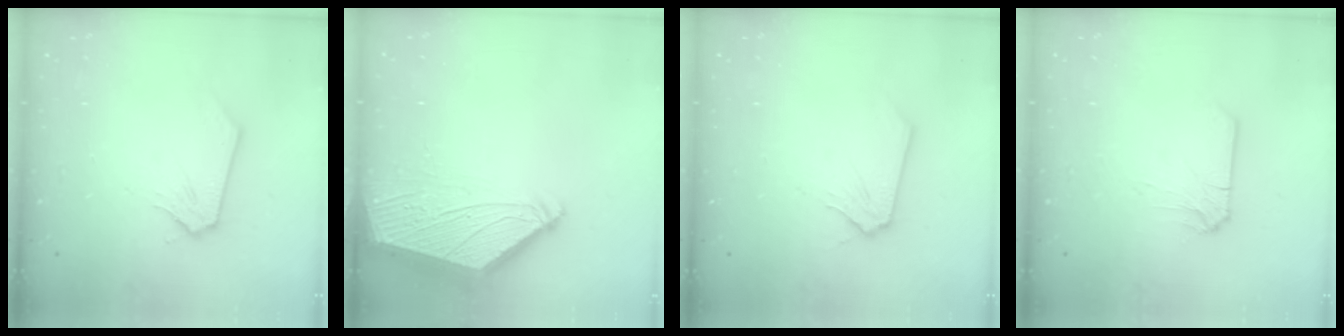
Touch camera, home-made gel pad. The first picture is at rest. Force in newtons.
{"total": 3.7, "press": 3.7, "slide": 0.5}
{"total": 0.0}
{"total": 0.0}